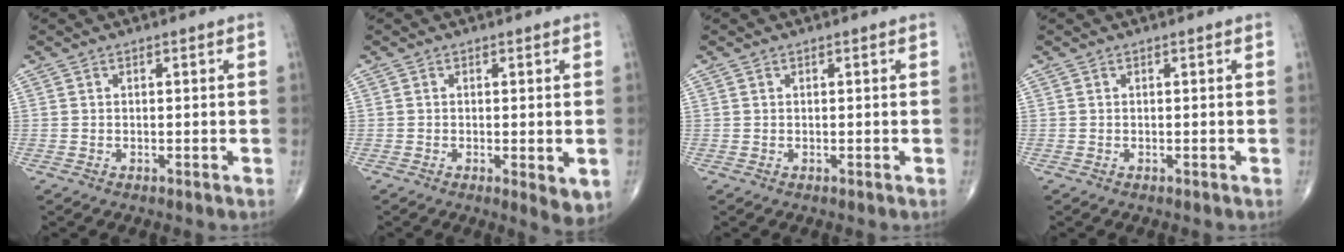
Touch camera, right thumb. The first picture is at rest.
{"total": 4.4, "force": [-0.8, 1.5, 4.0], "torque": [-0.058, -0.014, -0.010]}
{"total": 0.0}
{"total": 0.0}